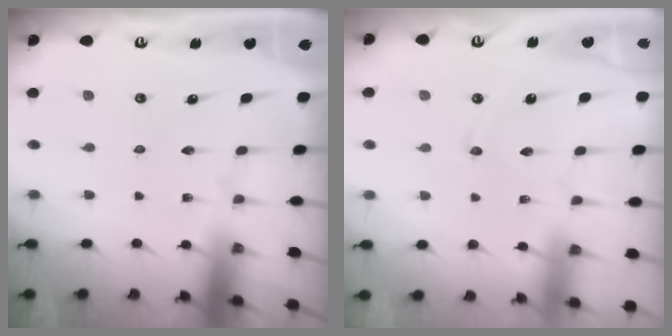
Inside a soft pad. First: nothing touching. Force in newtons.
{"total": 3.8, "press": 3.7, "slide": 0.6}